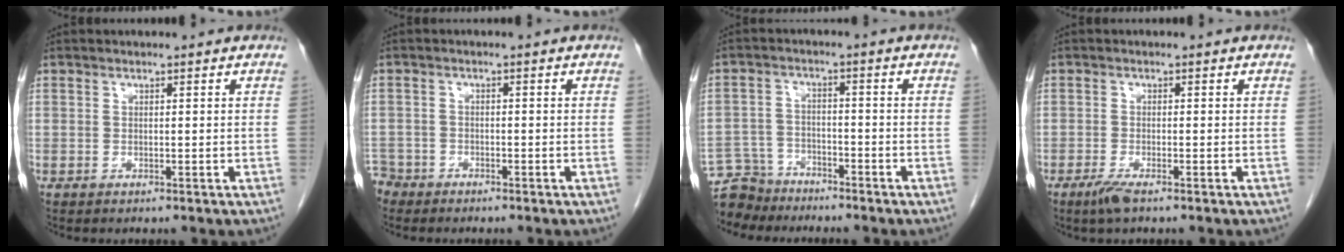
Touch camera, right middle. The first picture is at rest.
{"total": 3.4, "force": [-2.9, 1.6, -0.3], "torque": [0.002, 0.001, -0.061]}
{"total": 6.6, "force": [-6.1, 2.6, -0.5], "torque": [0.008, 0.002, -0.115]}
{"total": 2.3, "force": [-1.6, 0.2, 1.7], "torque": [-0.035, -0.006, -0.029]}